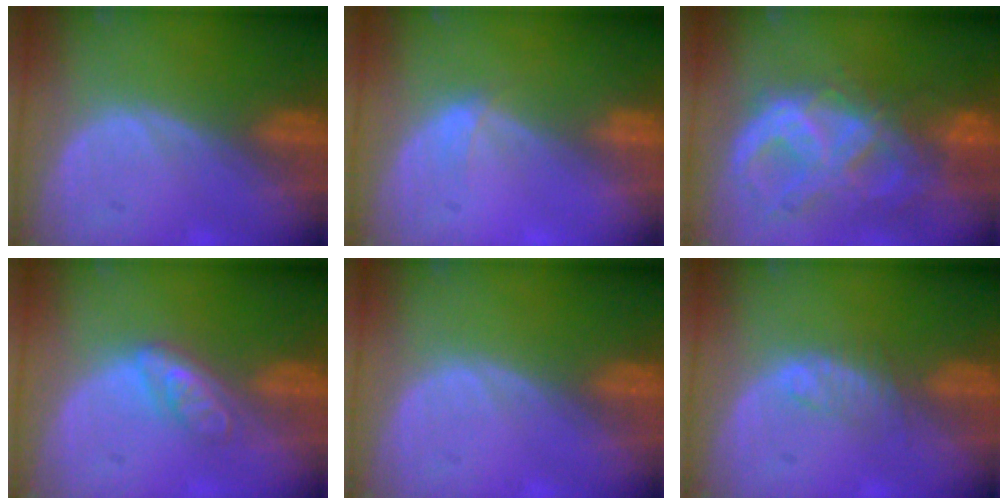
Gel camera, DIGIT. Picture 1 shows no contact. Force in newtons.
{"total": 1.0, "press": 1.0, "slide": 0.1}
{"total": 10.9, "press": 9.2, "slide": 5.7}
{"total": 4.8, "press": 4.3, "slide": 2.1}
{"total": 0.0}
{"total": 2.3, "press": 2.3, "slide": 0.2}